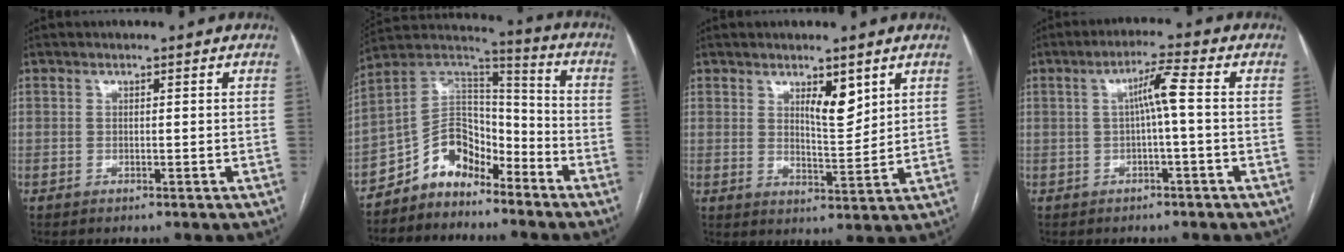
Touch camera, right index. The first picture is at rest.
{"total": 10.2, "force": [-7.4, 5.6, 4.3], "torque": [-0.076, 0.051, -0.141]}
{"total": 5.1, "force": [2.8, 1.5, 4.0], "torque": [-0.069, -0.008, 0.051]}
{"total": 4.5, "force": [0.1, -0.3, 4.4], "torque": [-0.077, 0.014, 0.005]}